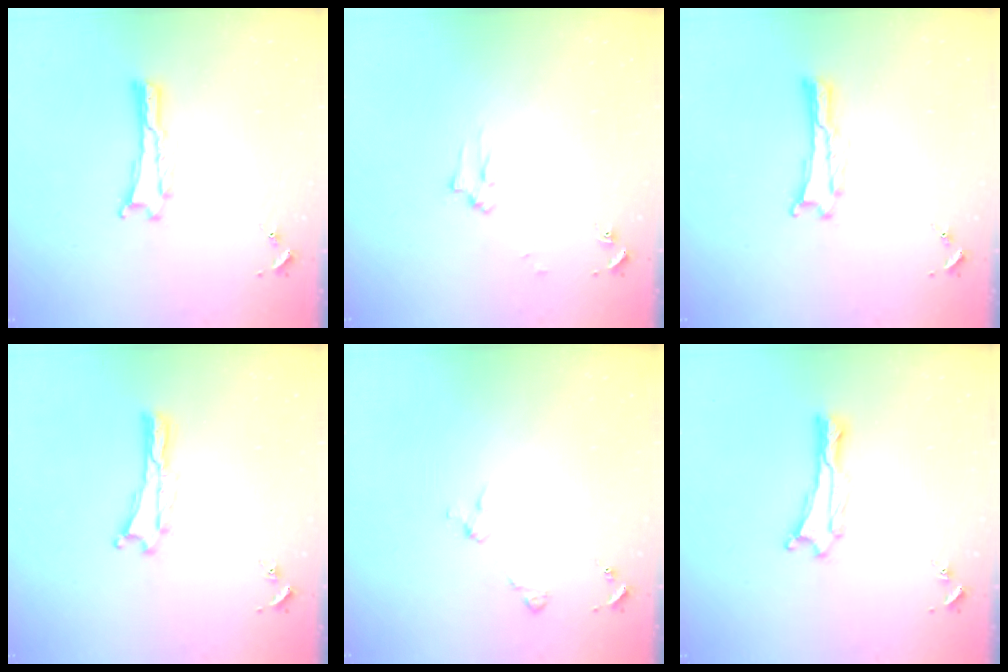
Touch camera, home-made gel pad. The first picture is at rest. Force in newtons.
{"total": 2.2, "press": 2.2, "slide": 0.2}
{"total": 0.0}
{"total": 0.0}
{"total": 2.9, "press": 2.9, "slide": 0.3}
{"total": 0.8, "press": 0.7, "slide": 0.2}